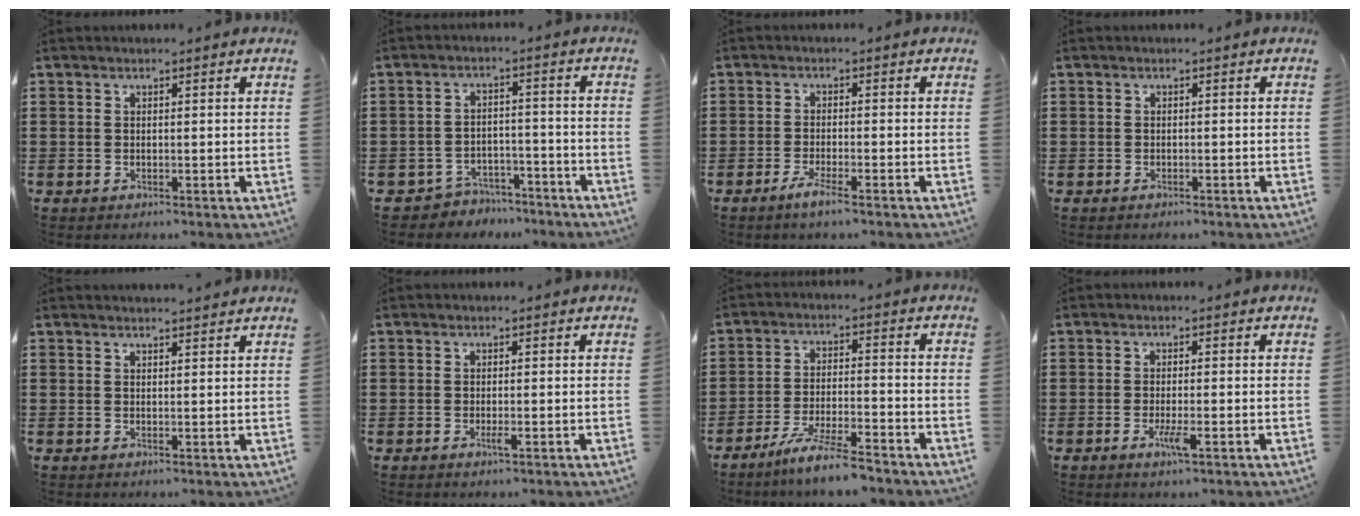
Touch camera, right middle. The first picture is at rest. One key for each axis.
{"total": 4.2, "fx": -4.1, "fy": 0.9, "fz": -0.2, "tx": -0.005, "ty": 0.006, "tz": -0.088}
{"total": 2.6, "fx": -1.9, "fy": 0.1, "fz": 1.8, "tx": -0.038, "ty": -0.001, "tz": -0.037}
{"total": 0.7, "fx": -0.6, "fy": 0.4, "fz": 0.0, "tx": 0.001, "ty": 0.003, "tz": -0.013}
{"total": 1.3, "fx": 1.3, "fy": -0.1, "fz": 0.2, "tx": 0.002, "ty": -0.003, "tz": 0.023}
{"total": 1.1, "fx": -0.5, "fy": 0.1, "fz": 1.0, "tx": -0.018, "ty": -0.004, "tz": -0.008}
{"total": 6.7, "fx": -5.8, "fy": -0.1, "fz": 3.3, "tx": -0.070, "ty": -0.011, "tz": -0.111}
{"total": 2.9, "fx": -1.2, "fy": 0.4, "fz": 2.6, "tx": -0.056, "ty": -0.008, "tz": -0.025}